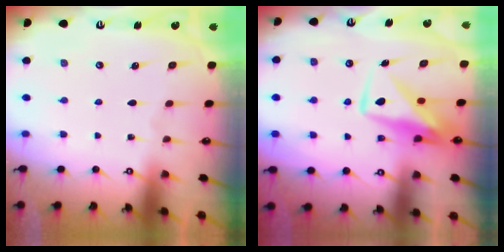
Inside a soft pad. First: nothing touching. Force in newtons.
{"total": 9.2, "press": 9.1, "slide": 1.0}